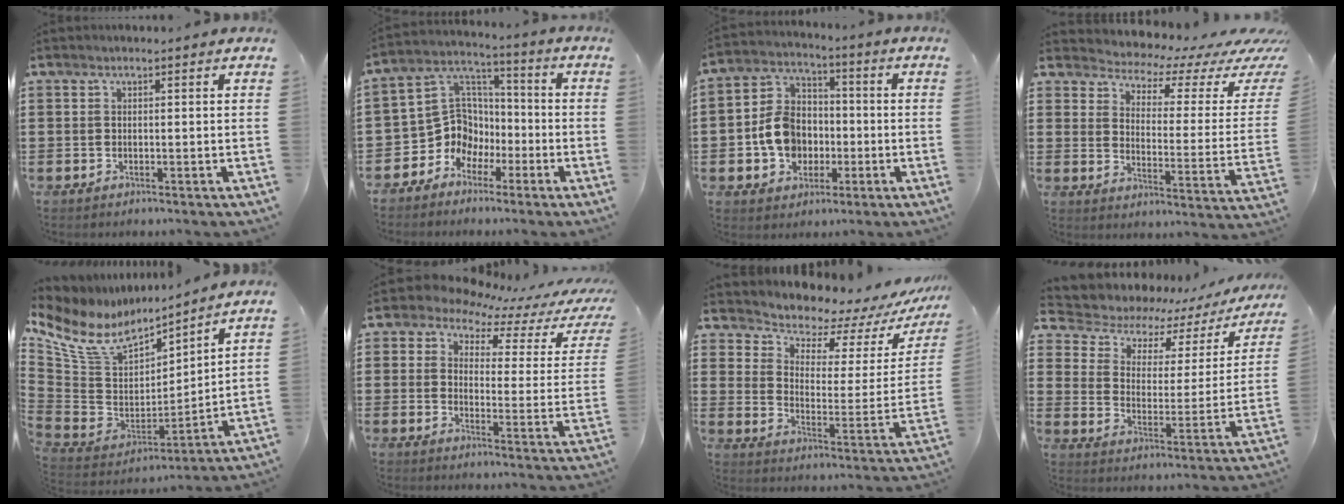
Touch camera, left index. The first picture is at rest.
{"total": 8.7, "force": [-3.0, 7.8, 2.4], "torque": [-0.087, -0.001, -0.058]}
{"total": 8.8, "force": [-1.6, 7.4, 4.5], "torque": [-0.121, 0.022, -0.030]}
{"total": 3.8, "force": [3.5, 1.0, 1.1], "torque": [-0.039, -0.036, 0.050]}
{"total": 10.1, "force": [7.0, 5.1, 5.1], "torque": [-0.144, -0.045, 0.125]}
{"total": 5.7, "force": [4.9, 2.3, 1.8], "torque": [-0.059, -0.031, 0.081]}
{"total": 5.7, "force": [5.5, 1.7, 0.4], "torque": [-0.036, -0.053, 0.090]}
{"total": 4.3, "force": [2.8, 2.9, 1.6], "torque": [-0.054, -0.020, 0.041]}